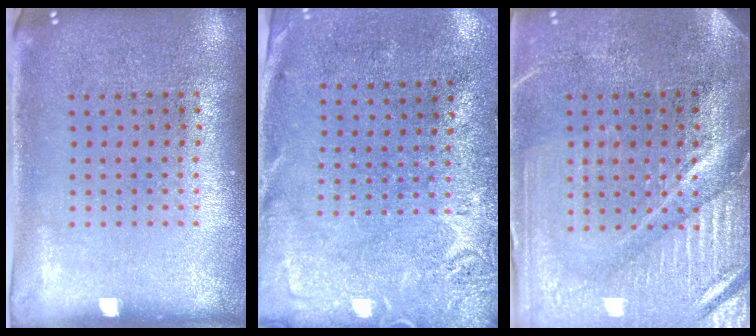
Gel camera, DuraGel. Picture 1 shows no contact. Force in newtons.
{"total": 2.7, "press": 2.2, "slide": 1.6}
{"total": 4.1, "press": 3.7, "slide": 1.7}